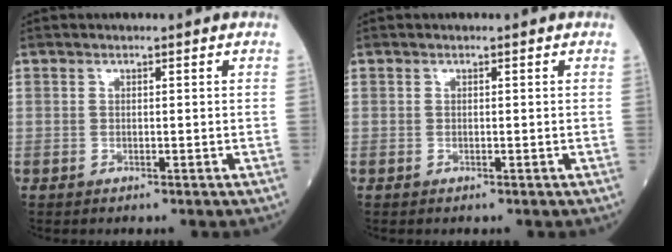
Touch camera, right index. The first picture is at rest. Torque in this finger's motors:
{"motor_torque": [0.05, 0.03, 0.03, 0.01]}